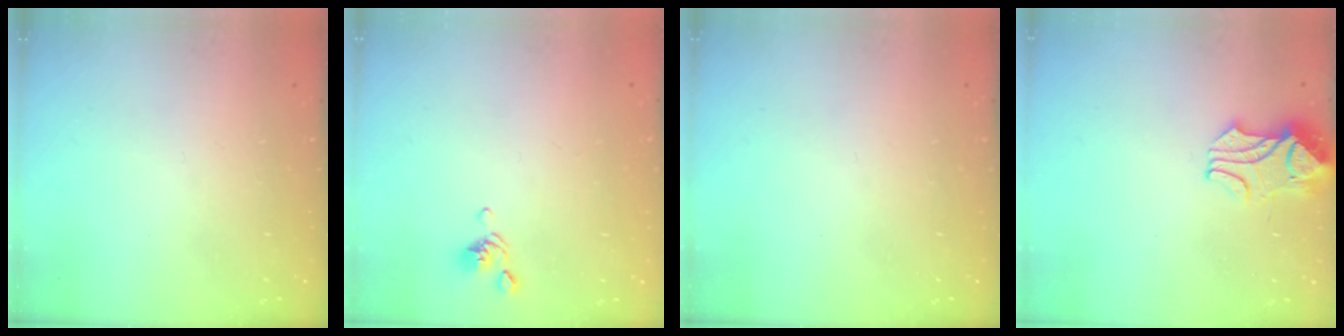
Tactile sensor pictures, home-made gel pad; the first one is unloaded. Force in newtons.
{"total": 2.6, "press": 2.6, "slide": 0.5}
{"total": 0.0}
{"total": 2.4, "press": 2.2, "slide": 1.0}